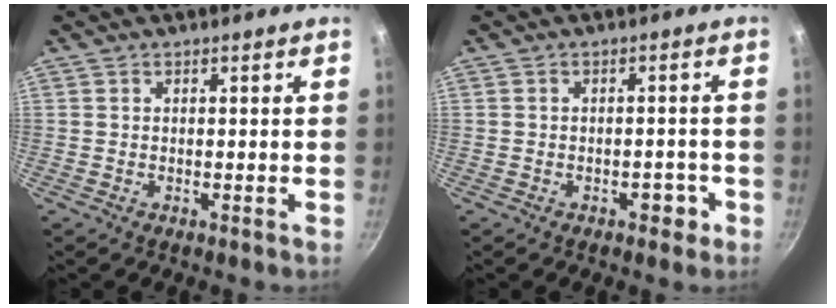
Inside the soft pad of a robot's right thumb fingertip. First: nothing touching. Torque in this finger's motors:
{"motor_torque": [0.87, 0.22, -0.27, 0.11, 0.06]}